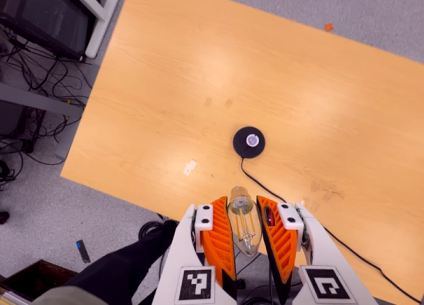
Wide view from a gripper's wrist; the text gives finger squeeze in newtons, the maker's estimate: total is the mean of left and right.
{"total": 19.6, "left": 21.1, "right": 18.2}